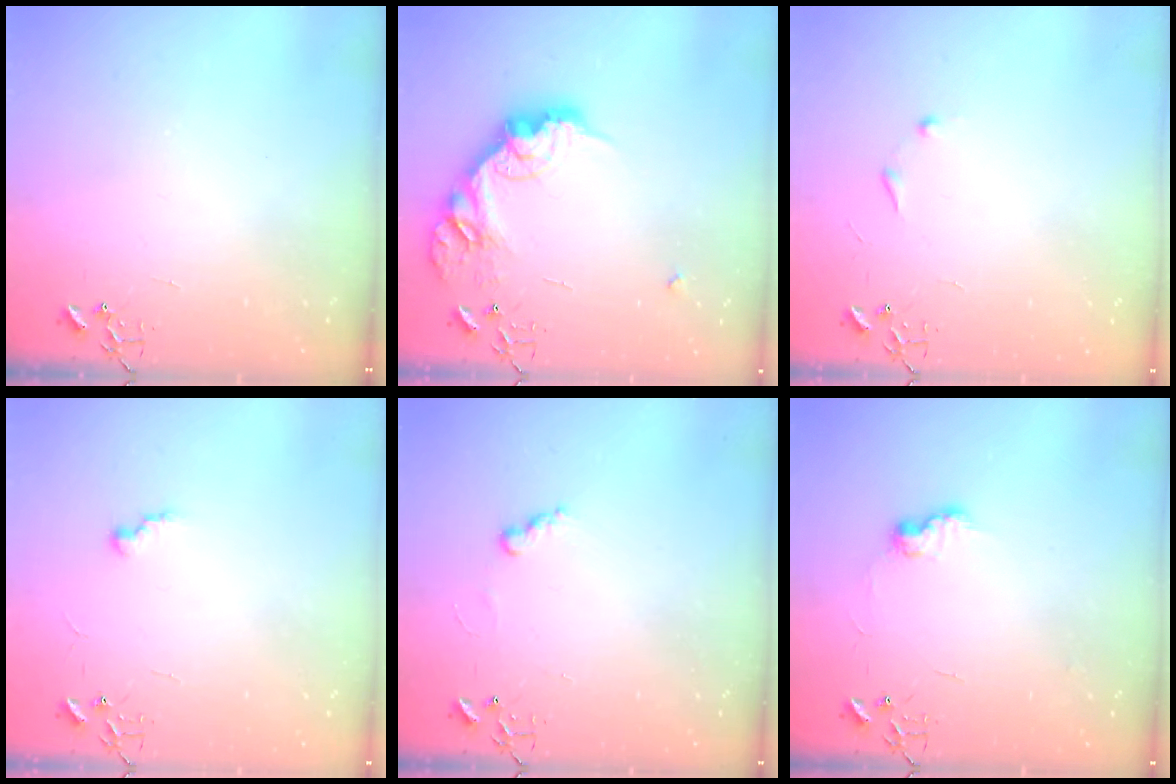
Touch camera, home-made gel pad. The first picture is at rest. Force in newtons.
{"total": 18.3, "press": 18.3, "slide": 1.0}
{"total": 6.0, "press": 6.0, "slide": 0.6}
{"total": 5.3, "press": 5.3, "slide": 0.5}
{"total": 5.0, "press": 5.0, "slide": 0.5}
{"total": 7.6, "press": 7.5, "slide": 0.4}